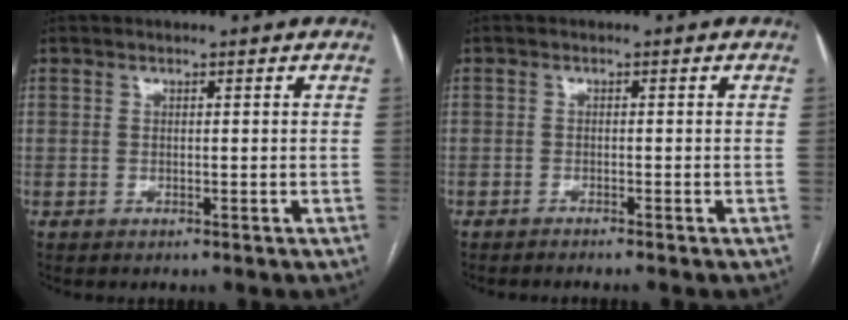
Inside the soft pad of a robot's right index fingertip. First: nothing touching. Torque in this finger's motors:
{"motor_torque": [-0.44, -0.41, 0.04, 0.00]}